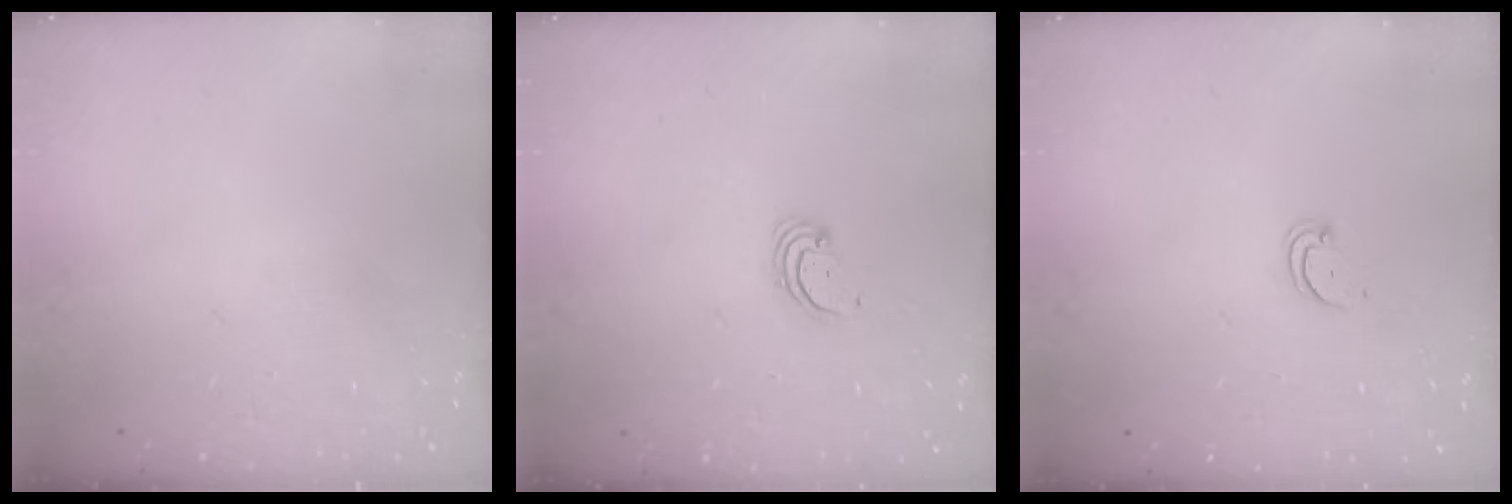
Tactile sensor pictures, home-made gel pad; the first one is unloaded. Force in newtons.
{"total": 2.5, "press": 2.5, "slide": 0.2}
{"total": 2.5, "press": 2.5, "slide": 0.2}